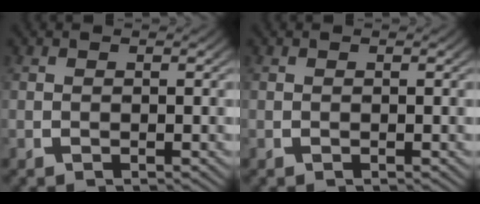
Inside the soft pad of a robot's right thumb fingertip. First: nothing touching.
{"total": 0.0}